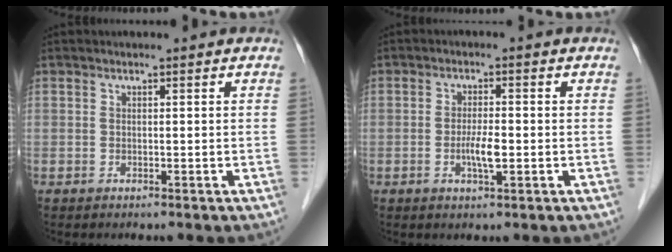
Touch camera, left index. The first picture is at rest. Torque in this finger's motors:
{"motor_torque": [0.72, 0.42, 0.07, 0.02]}